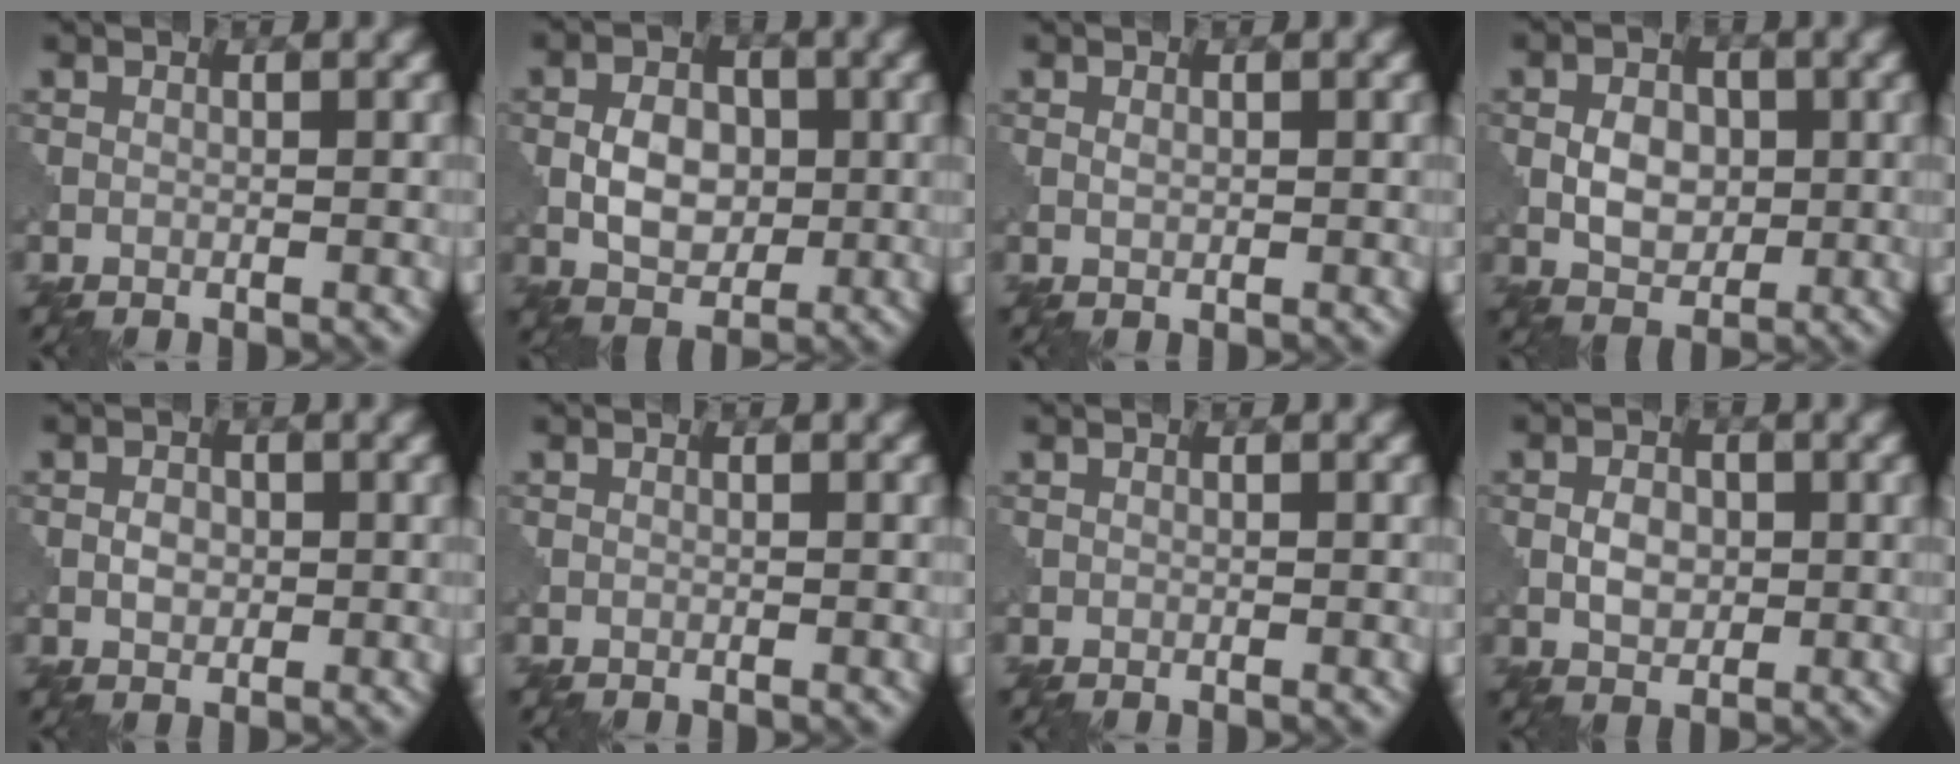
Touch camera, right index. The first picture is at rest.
{"total": 4.4, "force": [-0.2, 3.0, 3.2], "torque": [-0.052, 0.002, -0.006]}
{"total": 0.6, "force": [0.1, 0.4, 0.5], "torque": [-0.011, 0.001, 0.003]}
{"total": 3.6, "force": [-0.1, 2.5, 2.5], "torque": [-0.044, 0.001, -0.004]}
{"total": 1.6, "force": [-0.1, 1.2, 1.1], "torque": [-0.019, 0.002, -0.005]}
{"total": 0.0}
{"total": 0.0}
{"total": 2.5, "force": [-0.1, 1.8, 1.8], "torque": [-0.032, 0.002, -0.004]}